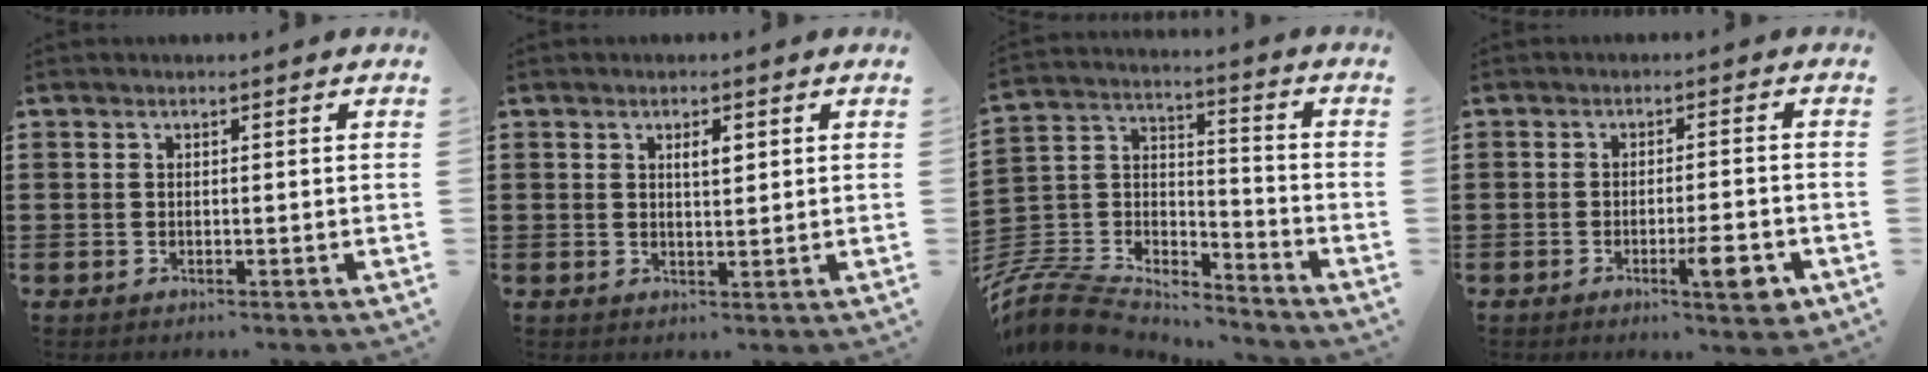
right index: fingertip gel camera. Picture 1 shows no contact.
{"total": 2.1, "force": [0.8, 0.7, 1.8], "torque": [-0.028, 0.002, 0.010]}
{"total": 8.7, "force": [-8.0, 2.5, 2.2], "torque": [-0.071, -0.006, -0.163]}
{"total": 5.6, "force": [-2.7, 1.1, 4.8], "torque": [-0.080, -0.006, -0.042]}